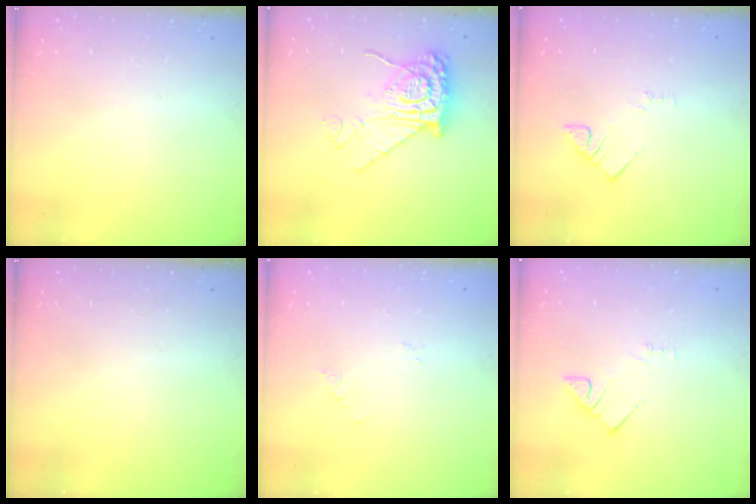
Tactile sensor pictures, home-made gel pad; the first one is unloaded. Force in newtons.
{"total": 11.2, "press": 11.2, "slide": 1.1}
{"total": 2.5, "press": 2.4, "slide": 0.4}
{"total": 0.0}
{"total": 2.9, "press": 2.9, "slide": 0.3}
{"total": 3.0, "press": 3.0, "slide": 0.4}